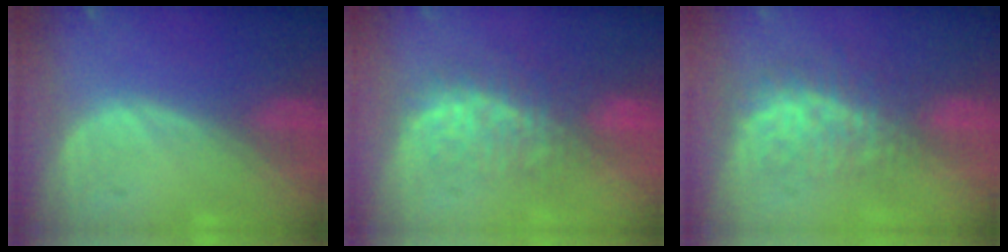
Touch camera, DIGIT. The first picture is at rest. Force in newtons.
{"total": 7.9, "press": 7.5, "slide": 2.3}
{"total": 8.5, "press": 7.4, "slide": 4.3}